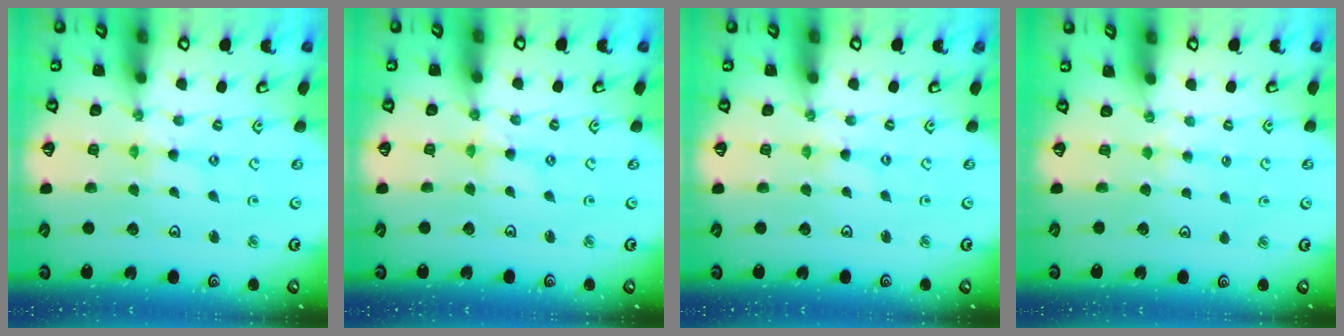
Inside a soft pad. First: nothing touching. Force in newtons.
{"total": 1.1, "press": 1.1, "slide": 0.2}
{"total": 0.0}
{"total": 3.2, "press": 3.2, "slide": 0.5}